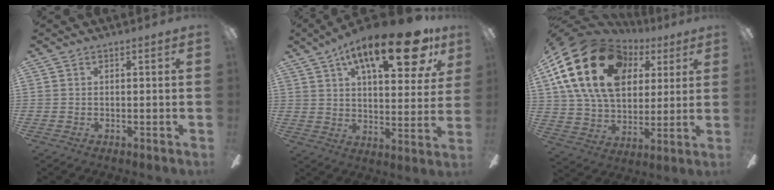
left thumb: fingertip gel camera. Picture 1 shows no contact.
{"total": 22.9, "force": [13.1, 8.3, 16.8], "torque": [-0.248, -0.058, 0.206]}
{"total": 25.0, "force": [9.7, 16.8, 15.7], "torque": [-0.309, -0.027, 0.167]}